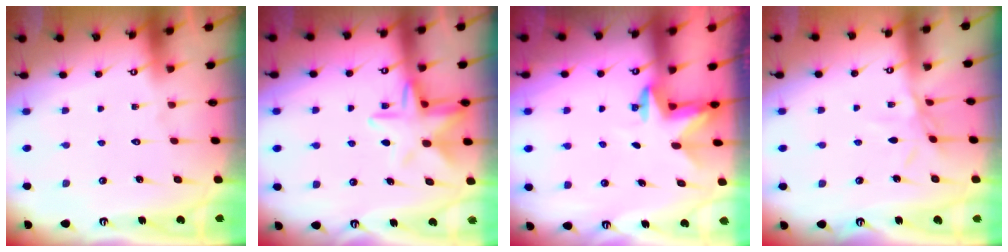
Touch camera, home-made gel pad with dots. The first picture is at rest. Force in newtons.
{"total": 11.5, "press": 11.5, "slide": 1.2}
{"total": 2.5, "press": 2.4, "slide": 0.5}
{"total": 6.7, "press": 6.6, "slide": 0.5}